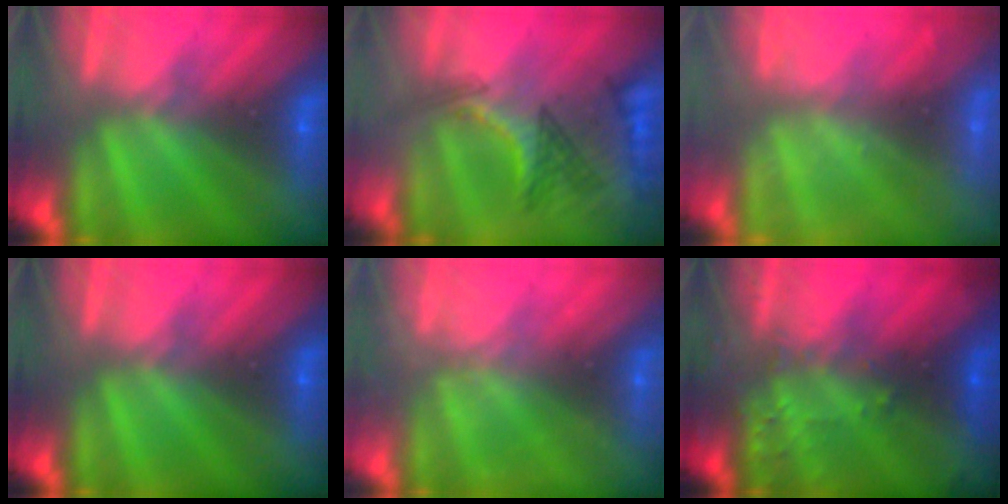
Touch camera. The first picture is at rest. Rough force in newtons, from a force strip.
{"total": 2.9}
{"total": 2.3}
{"total": 0.0}
{"total": 2.2}
{"total": 3.0}